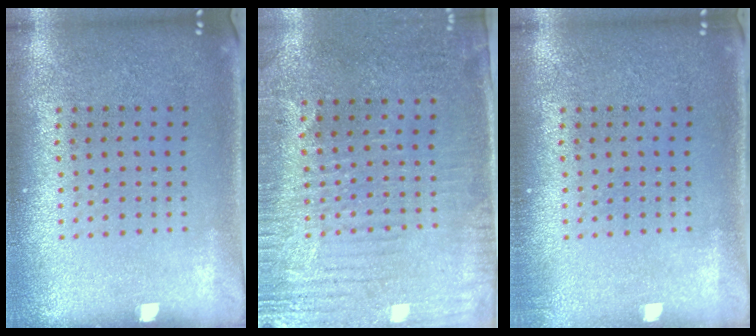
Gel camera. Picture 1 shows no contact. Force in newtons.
{"total": 3.0, "press": 2.6, "slide": 1.5}
{"total": 0.7, "press": 0.7, "slide": 0.2}